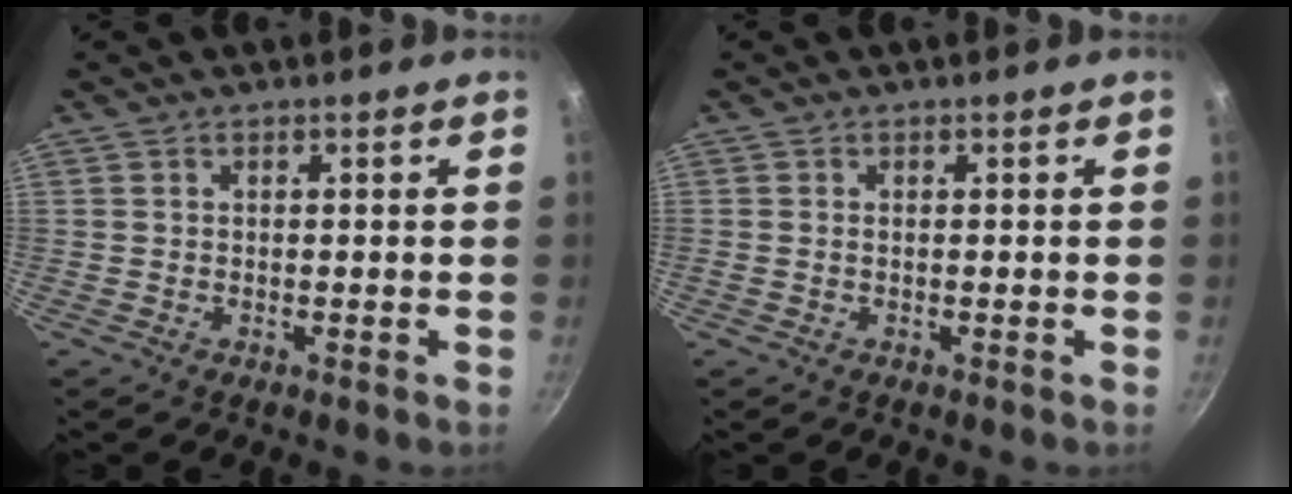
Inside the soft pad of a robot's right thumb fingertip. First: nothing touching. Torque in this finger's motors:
{"motor_torque": [-0.01, 0.02, 0.53, 0.00, -0.06]}